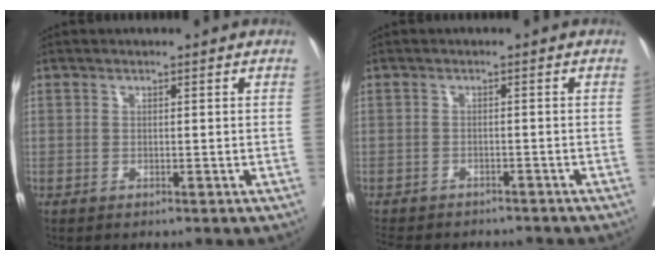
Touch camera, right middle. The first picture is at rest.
{"total": 10.8, "force": [-9.5, 3.7, 3.5], "torque": [-0.071, -0.005, -0.121]}